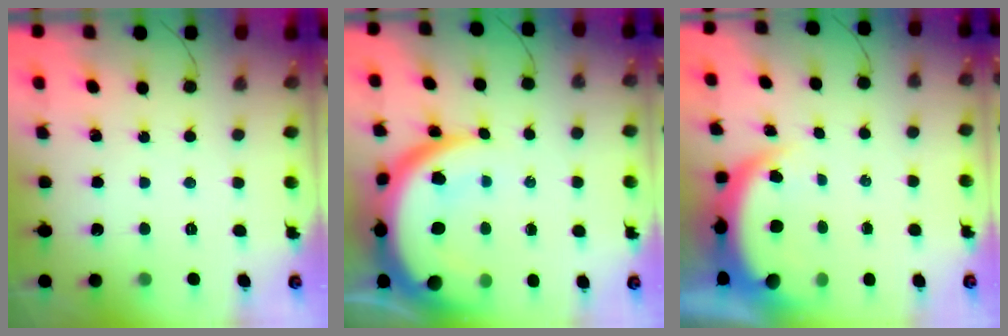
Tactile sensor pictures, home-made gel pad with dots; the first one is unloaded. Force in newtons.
{"total": 18.6, "press": 18.5, "slide": 1.5}
{"total": 5.3, "press": 5.2, "slide": 0.9}